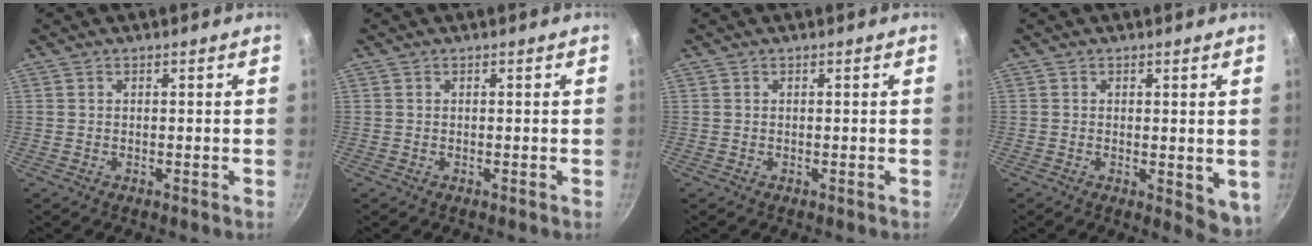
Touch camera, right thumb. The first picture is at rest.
{"total": 0.0}
{"total": 0.0}
{"total": 5.2, "force": [-0.1, 2.6, 4.5], "torque": [-0.055, -0.012, 0.001]}